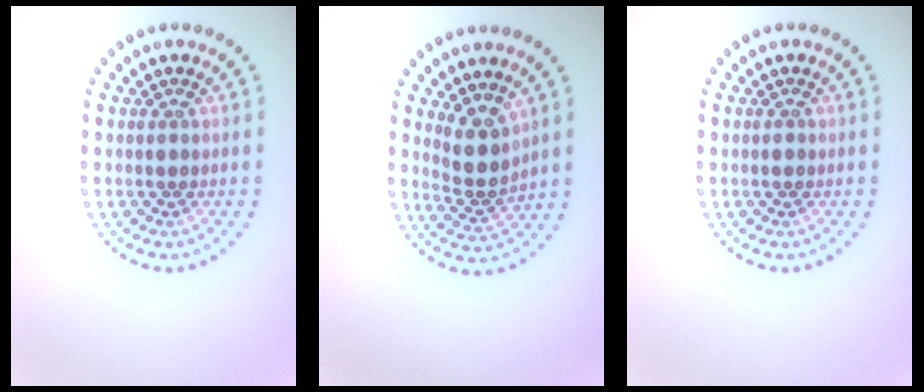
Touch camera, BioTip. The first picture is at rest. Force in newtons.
{"total": 2.9, "press": 2.2, "slide": 1.8}
{"total": 0.6, "press": 0.6, "slide": 0.1}